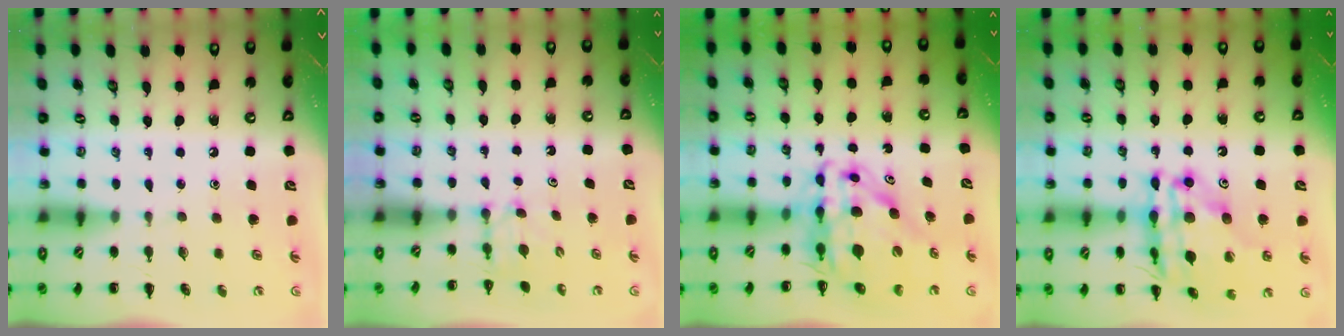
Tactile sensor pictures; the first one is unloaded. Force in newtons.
{"total": 2.8, "press": 2.6, "slide": 1.1}
{"total": 15.1, "press": 14.5, "slide": 4.3}
{"total": 21.4, "press": 21.1, "slide": 3.5}